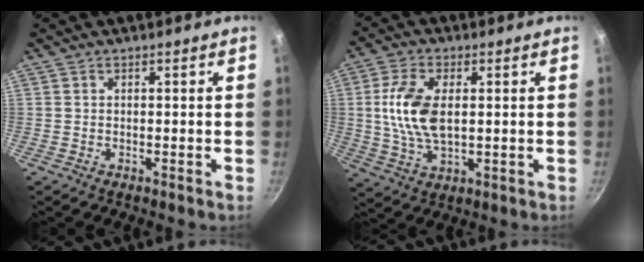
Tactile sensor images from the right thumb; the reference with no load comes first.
{"total": 11.0, "force": [1.2, 6.0, 9.2], "torque": [-0.180, 0.001, 0.023]}